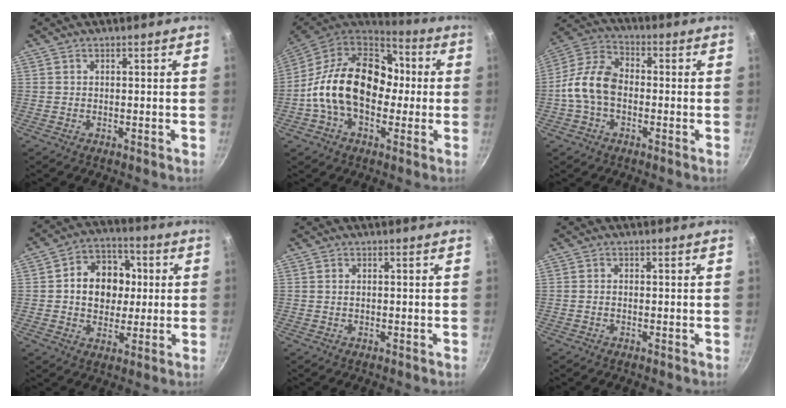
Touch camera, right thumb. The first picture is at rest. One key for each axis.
{"total": 22.5, "fx": -0.7, "fy": 15.6, "fz": 16.2, "tx": -0.240, "ty": 0.045, "tz": -0.025}
{"total": 10.8, "fx": -1.6, "fy": 7.3, "fz": 7.8, "tx": -0.134, "ty": 0.035, "tz": -0.051}
{"total": 12.9, "fx": 1.3, "fy": 10.4, "fz": 7.5, "tx": -0.073, "ty": 0.014, "tz": 0.013}
{"total": 0.7, "fx": 0.1, "fy": 0.5, "fz": 0.5, "tx": -0.007, "ty": 0.002, "tz": 0.002}
{"total": 0.7, "fx": -0.2, "fy": 0.5, "fz": 0.5, "tx": -0.011, "ty": 0.004, "tz": -0.005}